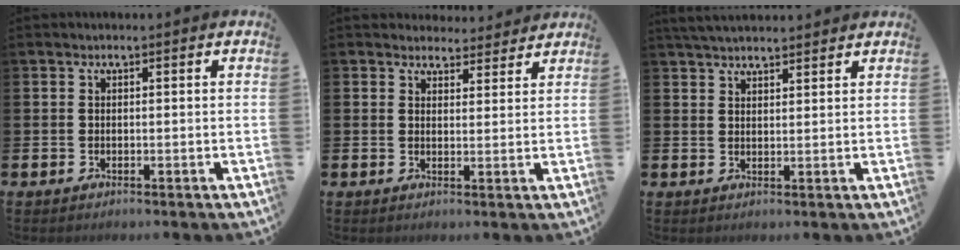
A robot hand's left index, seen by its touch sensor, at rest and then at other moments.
{"total": 3.6, "force": [3.3, 1.2, -0.2], "torque": [0.008, -0.019, 0.059]}
{"total": 3.6, "force": [3.5, 0.6, 0.7], "torque": [-0.017, -0.011, 0.065]}